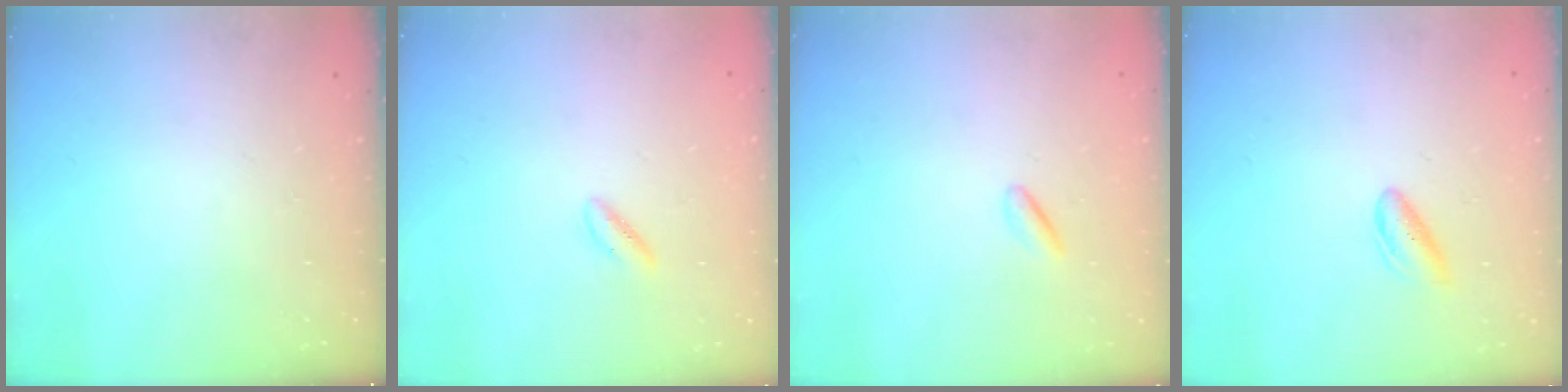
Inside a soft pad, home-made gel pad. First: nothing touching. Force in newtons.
{"total": 1.5, "press": 1.1, "slide": 1.0}
{"total": 1.5, "press": 1.3, "slide": 0.7}
{"total": 4.8, "press": 4.7, "slide": 1.2}